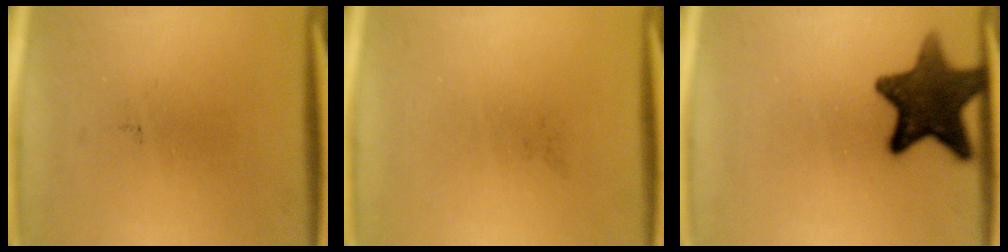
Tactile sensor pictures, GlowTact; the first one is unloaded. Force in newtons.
{"total": 0.0}
{"total": 13.2}